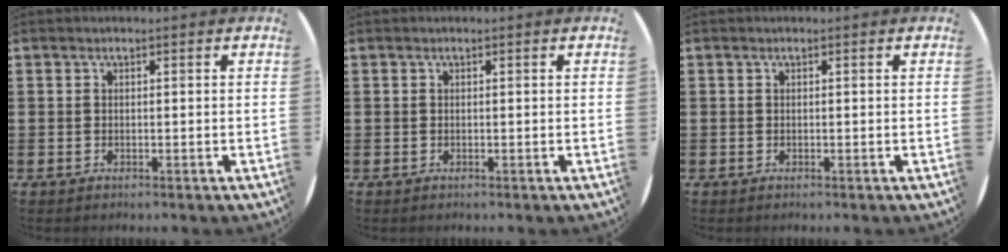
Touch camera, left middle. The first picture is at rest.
{"total": 0.0}
{"total": 0.0}